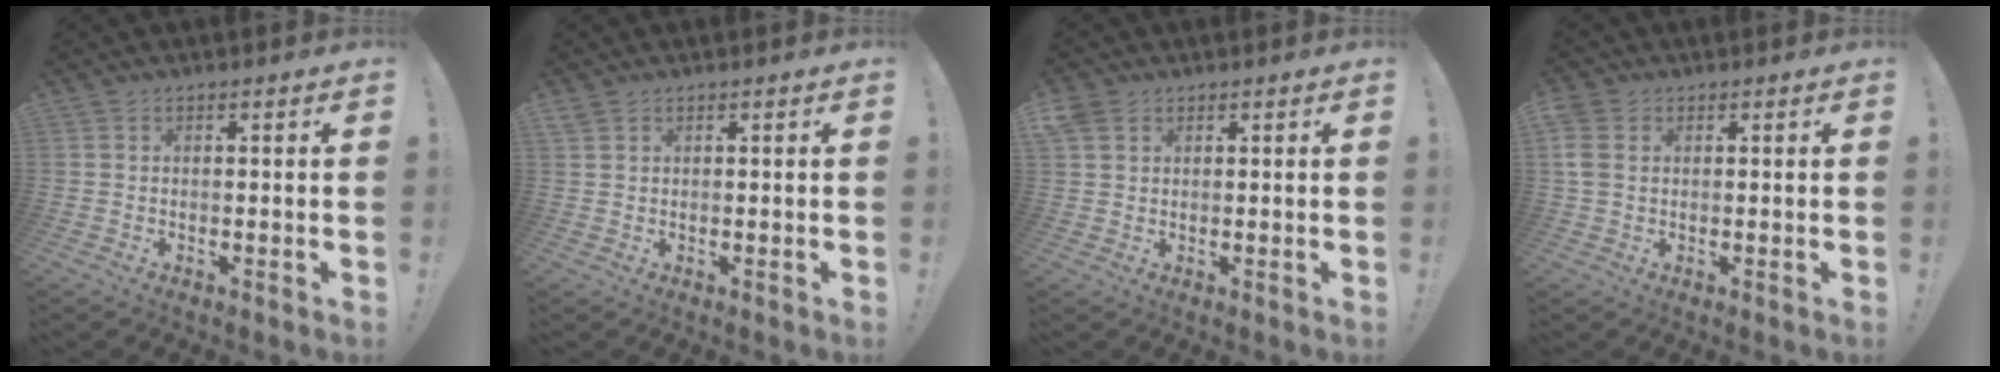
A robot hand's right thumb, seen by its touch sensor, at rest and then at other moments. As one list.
[{"total": 1.7, "force": [1.2, 1.2, 0.4], "torque": [-0.003, -0.002, 0.021]}, {"total": 3.9, "force": [2.2, 2.7, 1.5], "torque": [-0.027, -0.004, 0.045]}, {"total": 5.1, "force": [1.4, 3.9, 3.0], "torque": [-0.073, 0.005, 0.028]}]